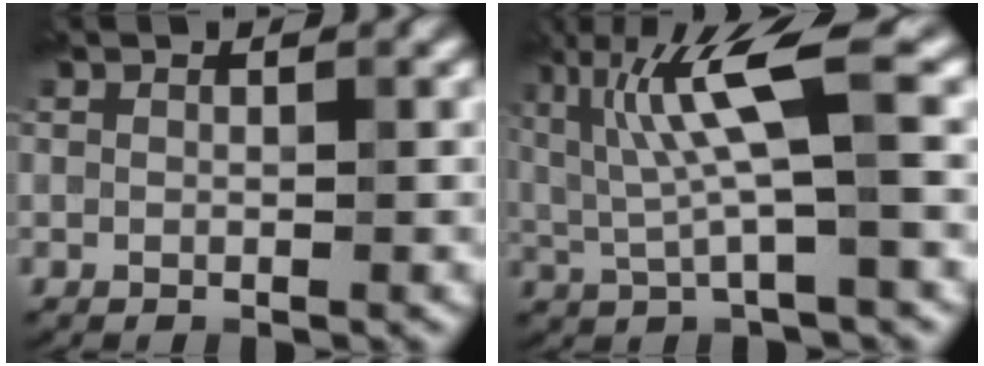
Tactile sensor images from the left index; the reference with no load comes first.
{"total": 5.4, "force": [0.7, 0.0, 5.3], "torque": [-0.137, -0.005, 0.047]}